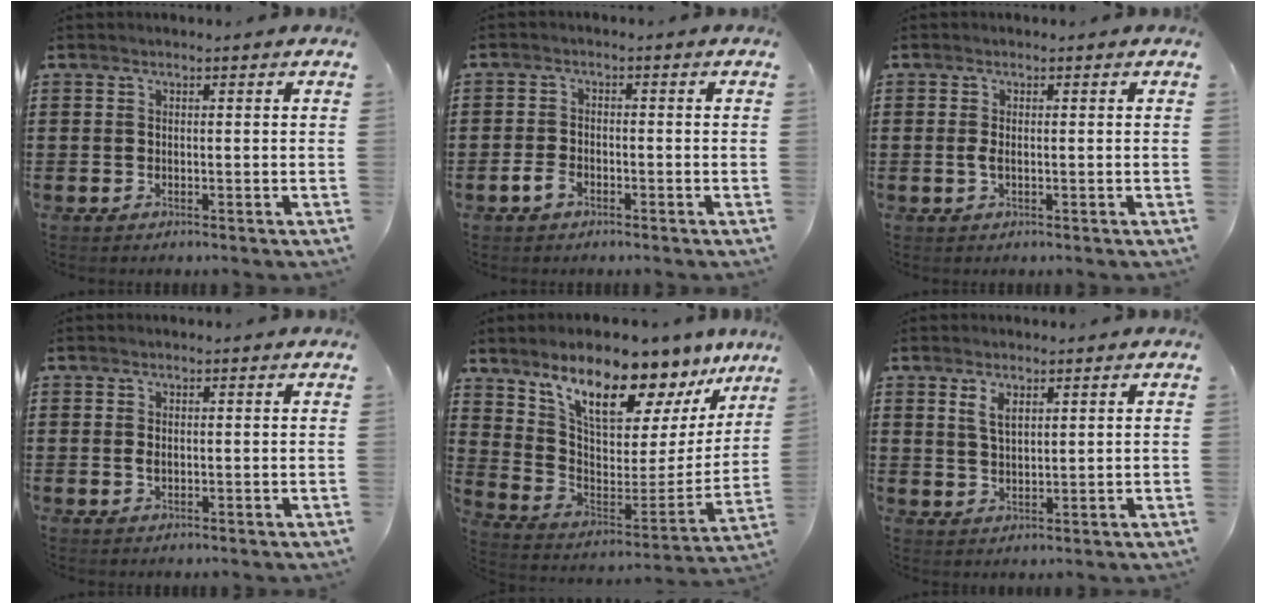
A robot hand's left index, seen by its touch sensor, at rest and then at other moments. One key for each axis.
{"total": 2.5, "fx": -1.5, "fy": 1.4, "fz": 1.5, "tx": -0.036, "ty": 0.002, "tz": -0.033}
{"total": 1.2, "fx": -0.2, "fy": 0.4, "fz": 1.1, "tx": -0.030, "ty": -0.002, "tz": -0.006}
{"total": 1.1, "fx": -0.1, "fy": 0.6, "fz": 1.0, "tx": -0.020, "ty": 0.003, "tz": -0.003}
{"total": 12.6, "fx": 10.1, "fy": 4.2, "fz": 6.2, "tx": -0.130, "ty": -0.071, "tz": 0.172}
{"total": 2.9, "fx": 1.6, "fy": 1.2, "fz": 2.0, "tx": -0.045, "ty": 0.004, "tz": 0.030}